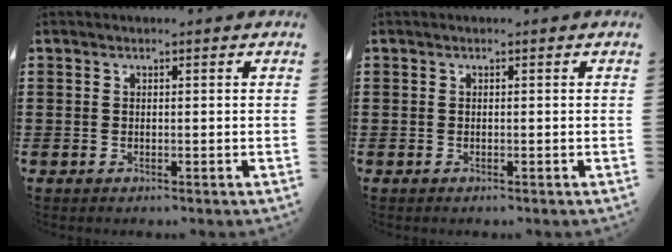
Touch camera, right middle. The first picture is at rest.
{"total": 0.0}